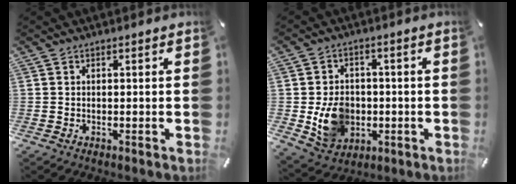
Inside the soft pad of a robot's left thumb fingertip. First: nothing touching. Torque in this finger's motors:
{"motor_torque": [1.01, 2.09, 0.16, -0.17, 0.07]}